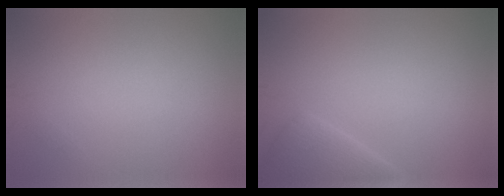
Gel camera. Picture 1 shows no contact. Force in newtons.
{"total": 2.7, "press": 2.7, "slide": 0.2}